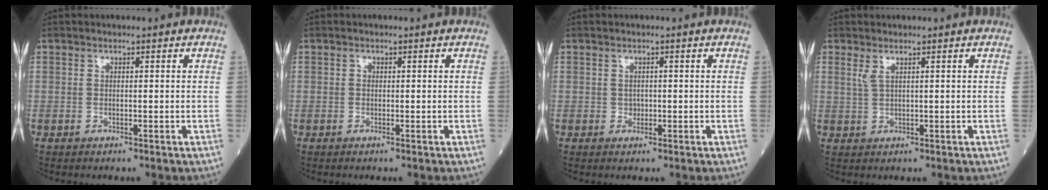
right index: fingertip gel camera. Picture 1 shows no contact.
{"total": 0.0}
{"total": 0.8, "force": [-0.1, 0.7, 0.3], "torque": [-0.002, 0.002, -0.002]}
{"total": 1.5, "force": [0.9, 0.0, 1.2], "torque": [-0.033, 0.001, 0.021]}